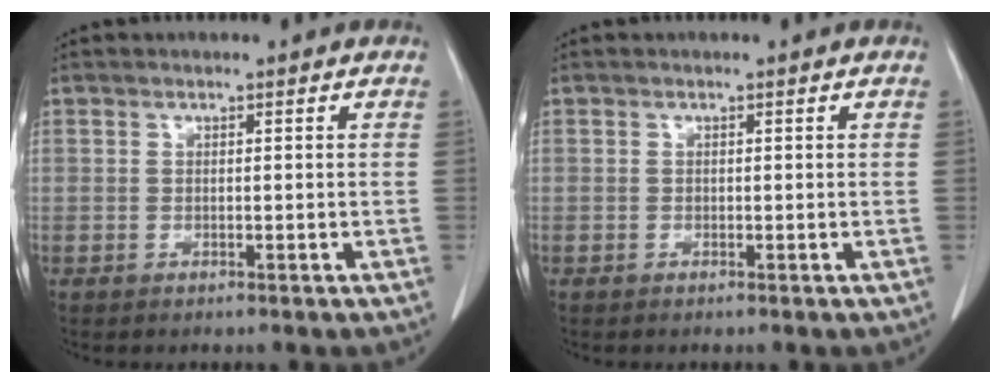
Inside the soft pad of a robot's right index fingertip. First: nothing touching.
{"total": 0.0}